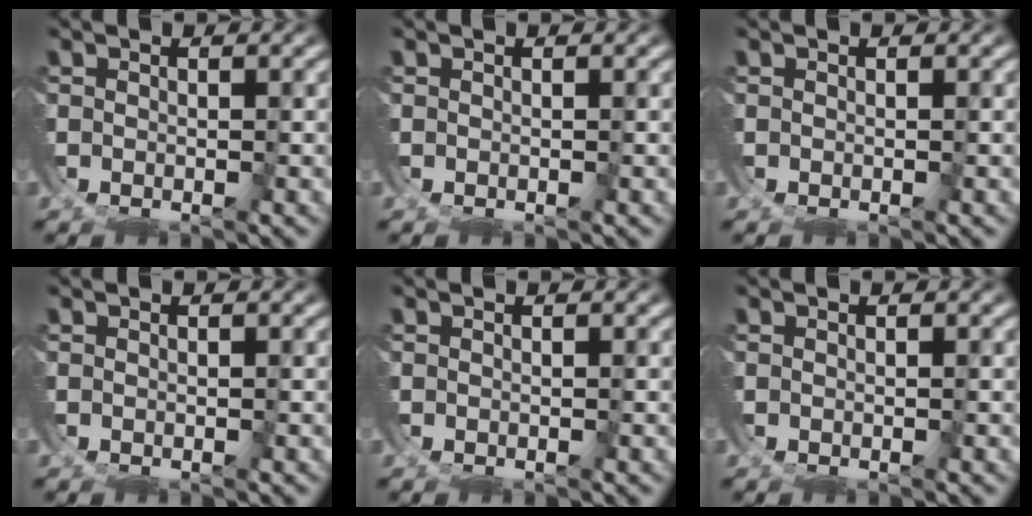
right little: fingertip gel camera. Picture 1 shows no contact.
{"total": 0.0}
{"total": 0.0}
{"total": 0.0}
{"total": 0.0}
{"total": 0.0}